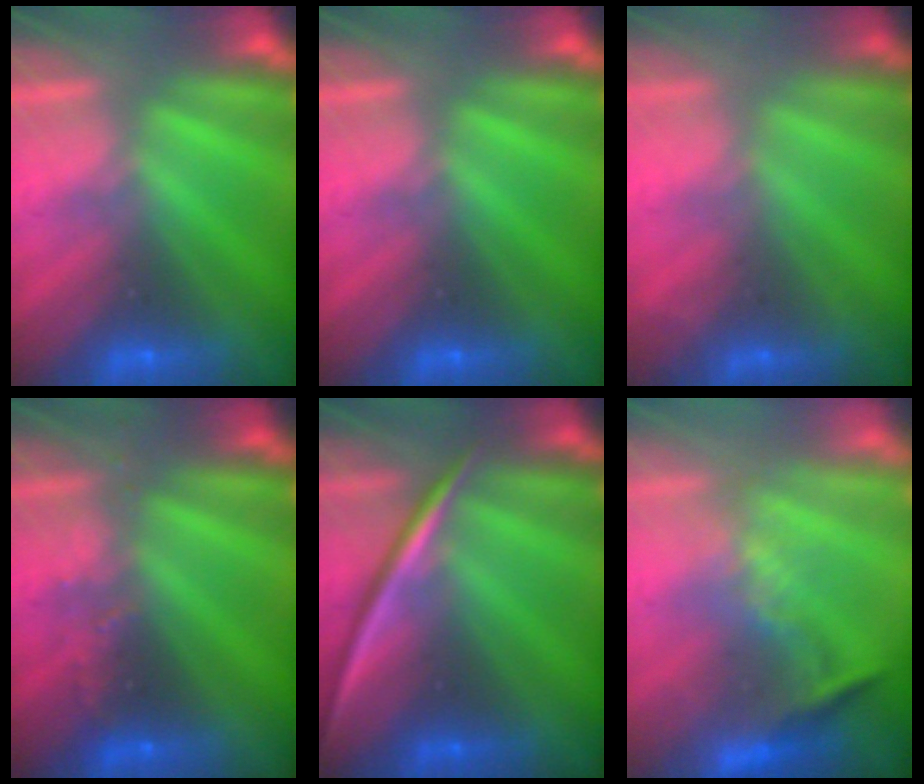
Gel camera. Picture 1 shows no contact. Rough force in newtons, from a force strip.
{"total": 0.0}
{"total": 1.8}
{"total": 2.5}
{"total": 2.2}
{"total": 1.1}